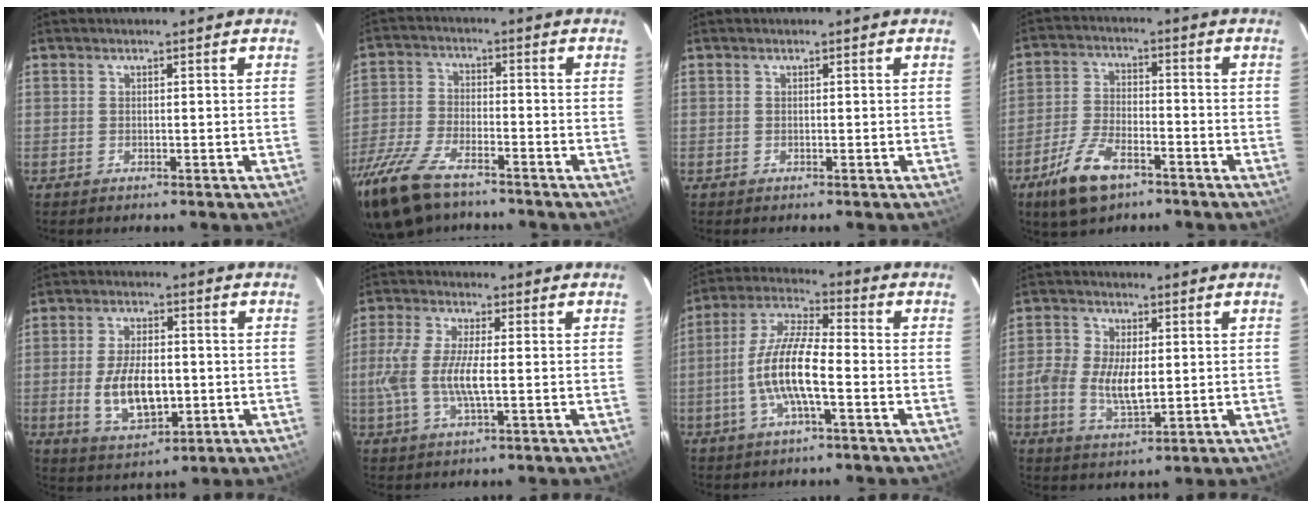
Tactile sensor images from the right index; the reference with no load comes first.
{"total": 18.0, "force": [-13.4, 6.9, 9.8], "torque": [-0.232, -0.033, -0.255]}
{"total": 0.0}
{"total": 10.8, "force": [-6.7, 4.8, 6.9], "torque": [-0.161, -0.008, -0.126]}
{"total": 10.7, "force": [-1.6, 5.5, 9.1], "torque": [-0.181, -0.004, -0.018]}
{"total": 8.9, "force": [-0.9, 2.4, 8.5], "torque": [-0.178, -0.004, -0.020]}
{"total": 11.8, "force": [-3.2, 2.6, 11.0], "torque": [-0.229, 0.004, -0.066]}
{"total": 7.9, "force": [-0.5, 4.3, 6.6], "torque": [-0.138, -0.002, -0.011]}